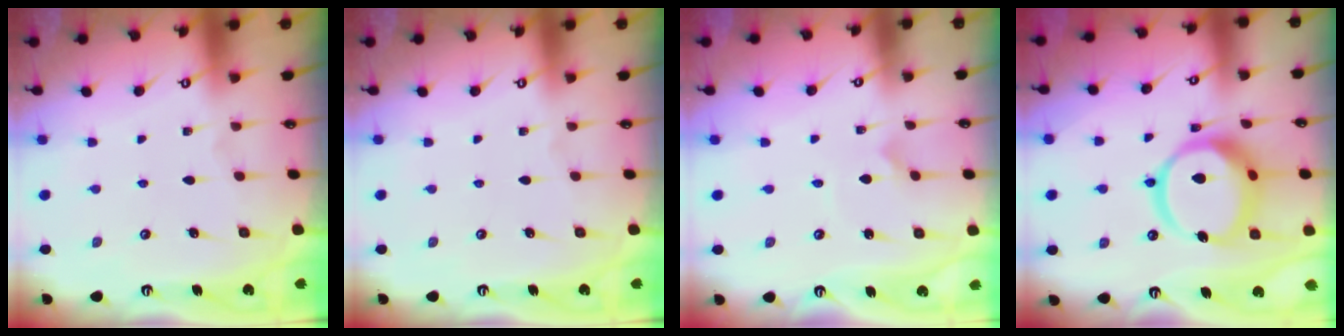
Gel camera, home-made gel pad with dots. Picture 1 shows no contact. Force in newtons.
{"total": 0.0}
{"total": 2.4, "press": 2.4, "slide": 0.2}
{"total": 17.2, "press": 17.1, "slide": 2.0}